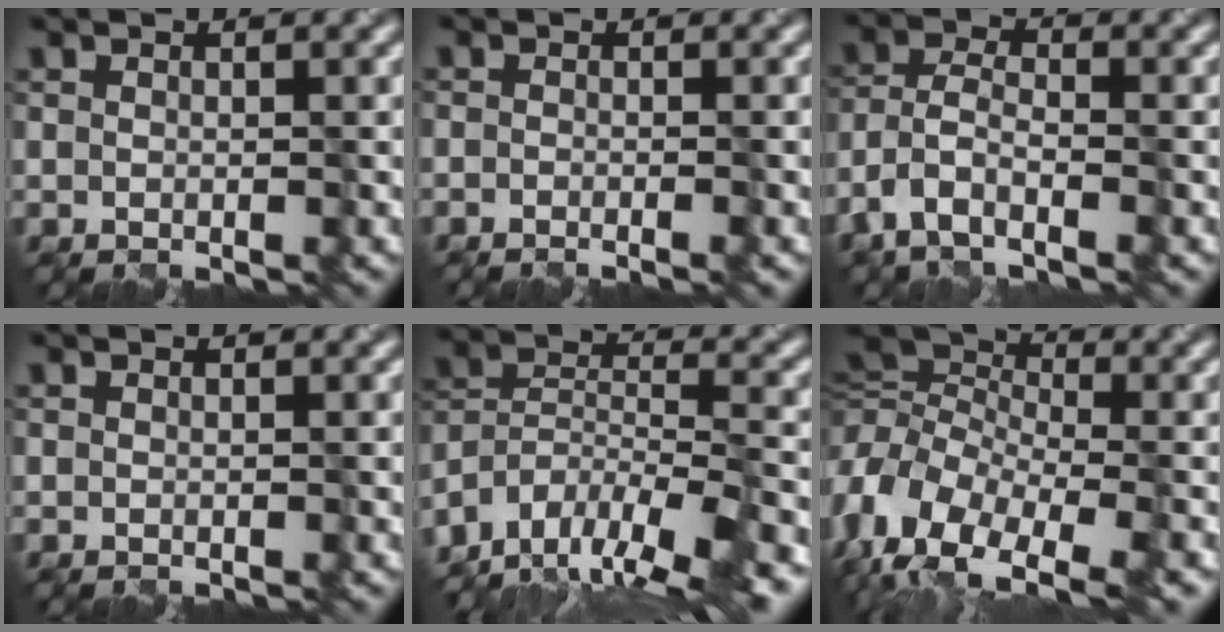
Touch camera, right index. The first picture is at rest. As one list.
[{"total": 1.5, "force": [-0.8, 0.7, 1.1], "torque": [0.001, -0.004, -0.015]}, {"total": 4.4, "force": [-3.0, 1.7, 2.6], "torque": [-0.063, -0.003, -0.066]}, {"total": 0.0}, {"total": 14.6, "force": [-12.4, 5.2, 5.9], "torque": [-0.117, 0.002, -0.168]}, {"total": 13.5, "force": [-4.2, 8.9, 9.3], "torque": [-0.201, -0.011, -0.050]}]